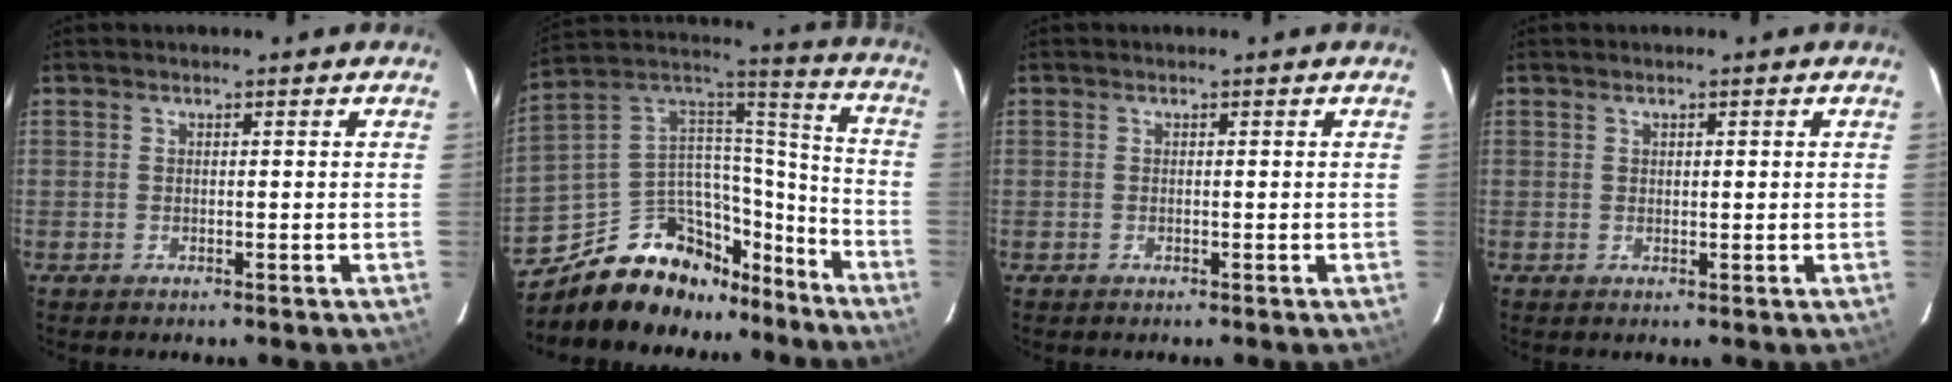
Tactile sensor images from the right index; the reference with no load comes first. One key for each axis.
{"total": 22.1, "fx": -15.6, "fy": 12.9, "fz": 8.9, "tx": -0.179, "ty": 0.070, "tz": -0.236}
{"total": 0.0}
{"total": 0.8, "fx": 0.4, "fy": 0.5, "fz": 0.4, "tx": -0.006, "ty": 0.003, "tz": 0.009}